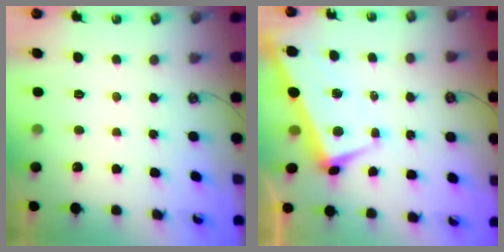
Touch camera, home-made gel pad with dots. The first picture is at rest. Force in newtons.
{"total": 1.7, "press": 1.4, "slide": 1.0}